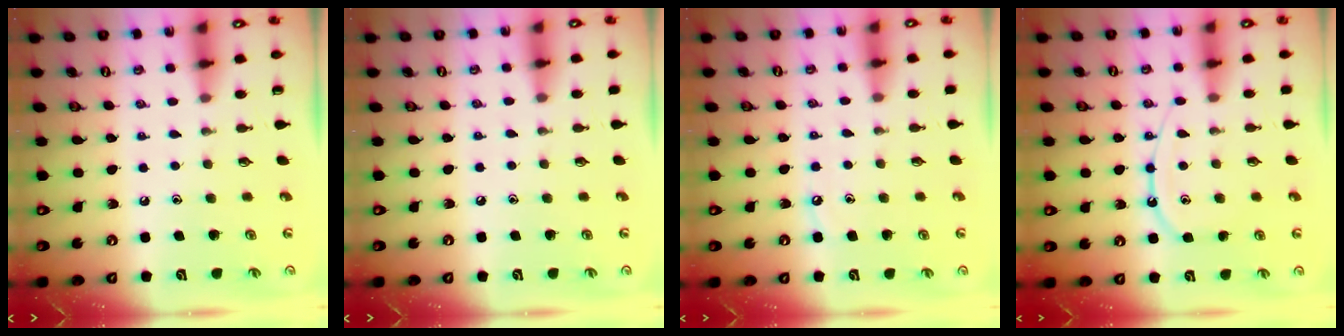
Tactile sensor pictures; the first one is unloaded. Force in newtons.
{"total": 1.0, "press": 1.0, "slide": 0.2}
{"total": 4.2, "press": 4.2, "slide": 0.6}
{"total": 10.5, "press": 10.5, "slide": 0.7}